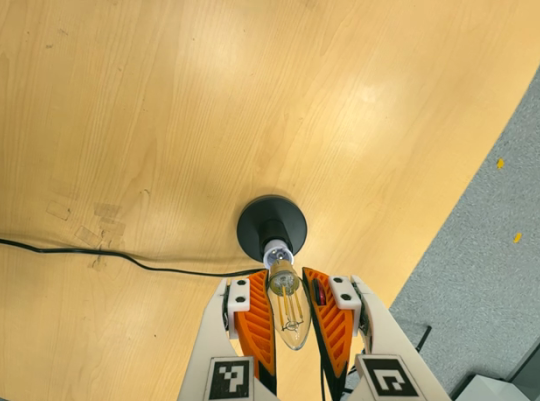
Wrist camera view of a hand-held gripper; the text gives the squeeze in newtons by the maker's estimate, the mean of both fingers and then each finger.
{"total": 24.0, "left": 25.1, "right": 22.9}